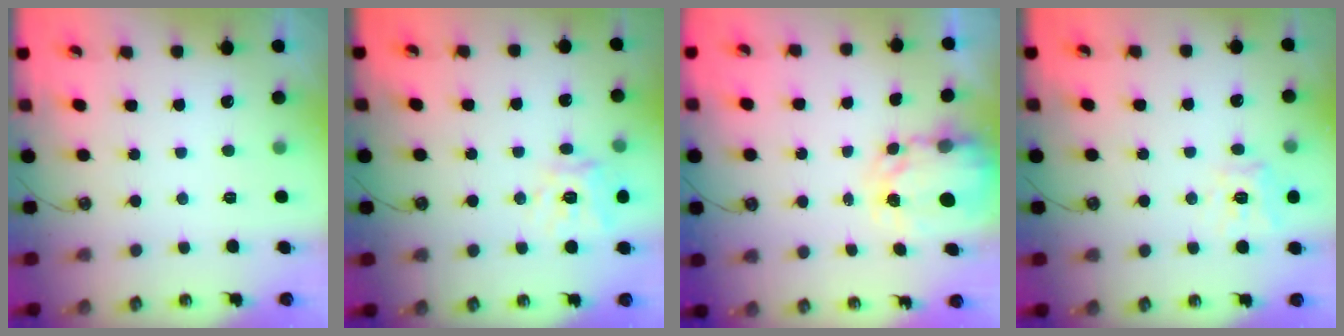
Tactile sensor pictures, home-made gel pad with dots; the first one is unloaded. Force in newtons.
{"total": 13.4, "press": 13.3, "slide": 1.7}
{"total": 4.4, "press": 4.4, "slide": 0.2}
{"total": 12.2, "press": 12.1, "slide": 1.5}